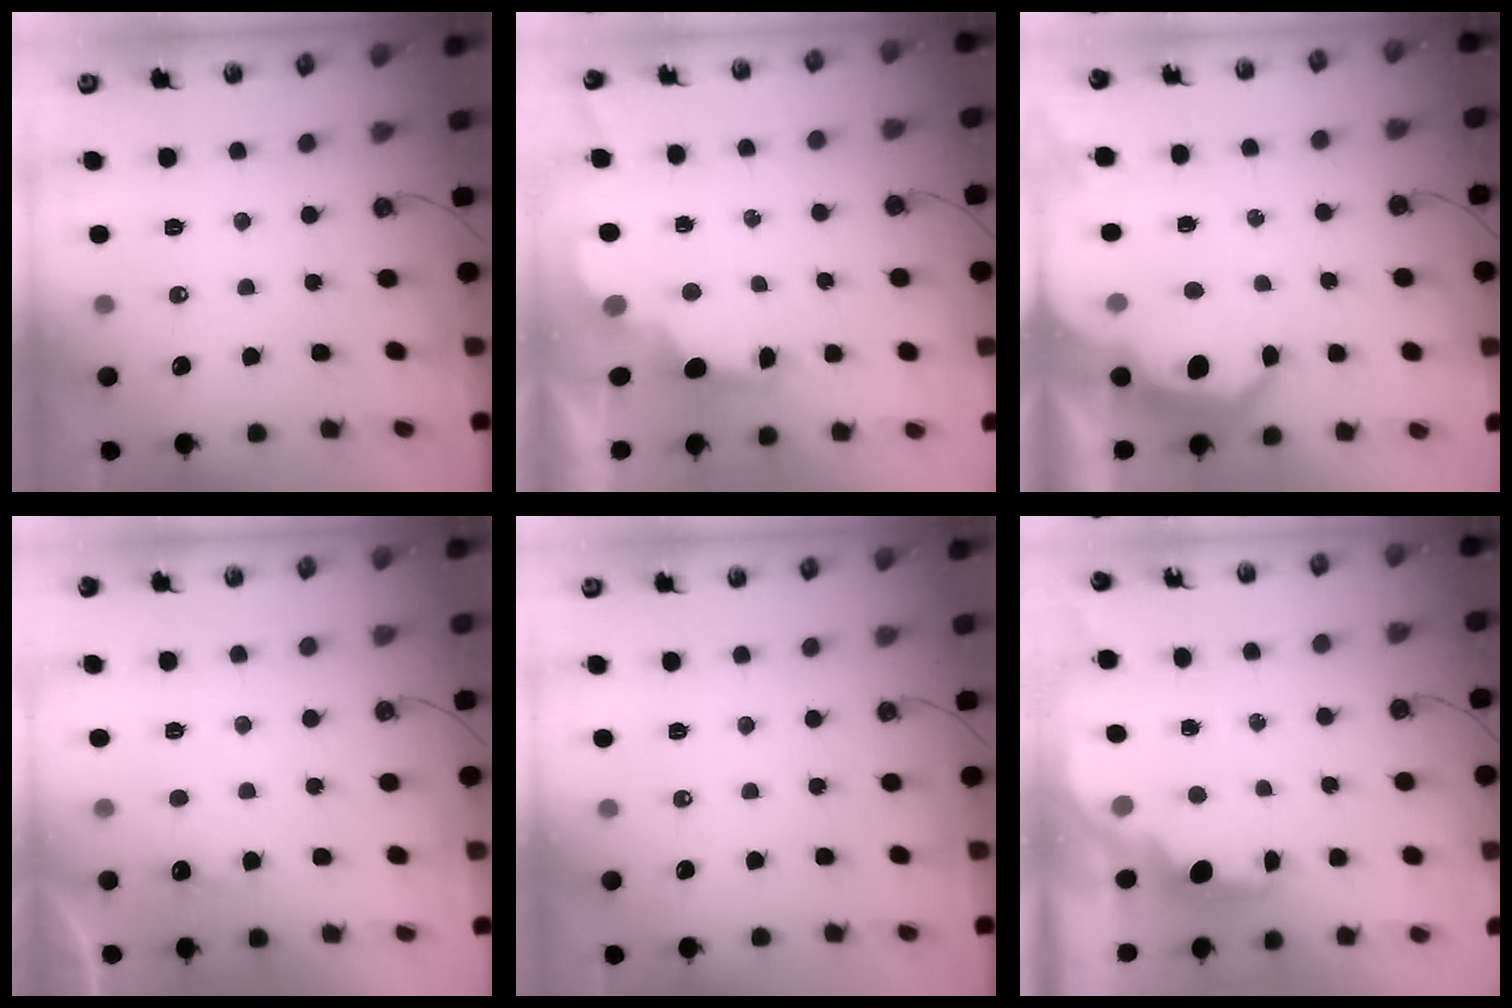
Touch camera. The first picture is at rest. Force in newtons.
{"total": 2.8, "press": 2.7, "slide": 0.9}
{"total": 10.5, "press": 10.5, "slide": 0.5}
{"total": 2.0, "press": 1.8, "slide": 0.9}
{"total": 0.0}
{"total": 2.1, "press": 2.0, "slide": 0.6}